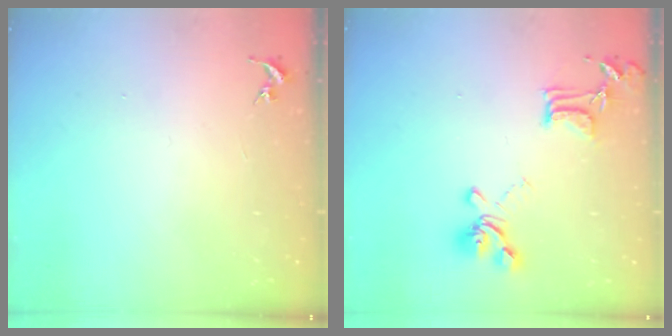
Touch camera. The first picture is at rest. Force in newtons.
{"total": 15.9, "press": 15.9, "slide": 1.0}